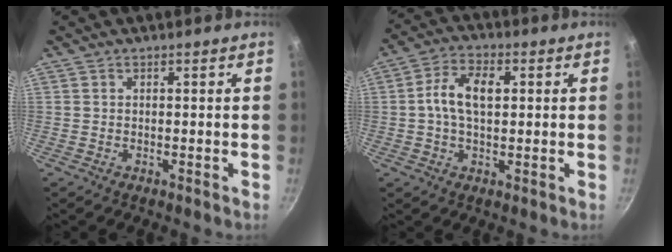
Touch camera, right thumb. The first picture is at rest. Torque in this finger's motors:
{"motor_torque": [-0.71, 0.71, 0.42, -0.52, 0.09]}